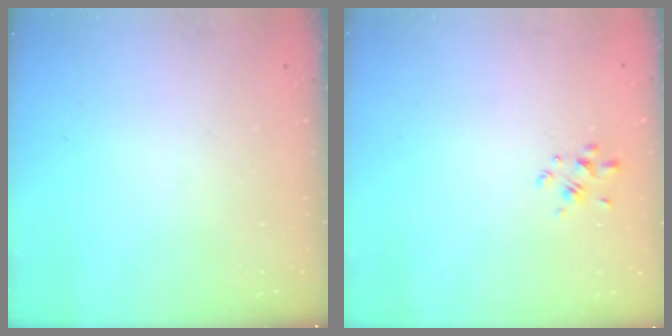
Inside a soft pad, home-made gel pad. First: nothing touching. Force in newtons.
{"total": 2.2, "press": 2.0, "slide": 1.0}